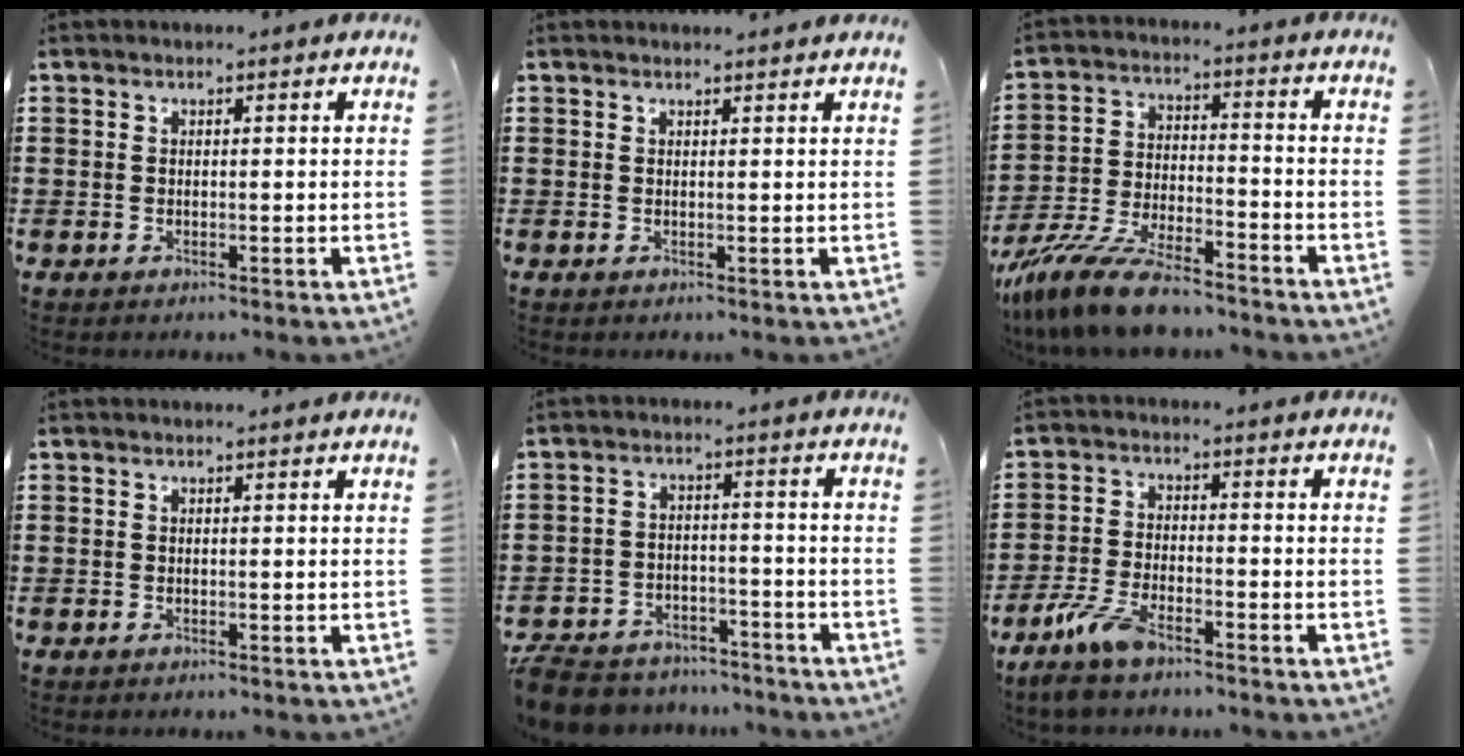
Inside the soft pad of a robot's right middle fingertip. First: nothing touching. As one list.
[{"total": 0.7, "force": [0.7, -0.1, 0.0], "torque": [-0.001, -0.003, 0.013]}, {"total": 10.2, "force": [-9.0, 1.6, 4.5], "torque": [-0.096, 0.016, -0.176]}, {"total": 0.0}, {"total": 6.0, "force": [-5.7, 1.5, 0.9], "torque": [-0.035, 0.009, -0.119]}, {"total": 6.2, "force": [-4.5, 1.8, 3.8], "torque": [-0.094, -0.008, -0.090]}]